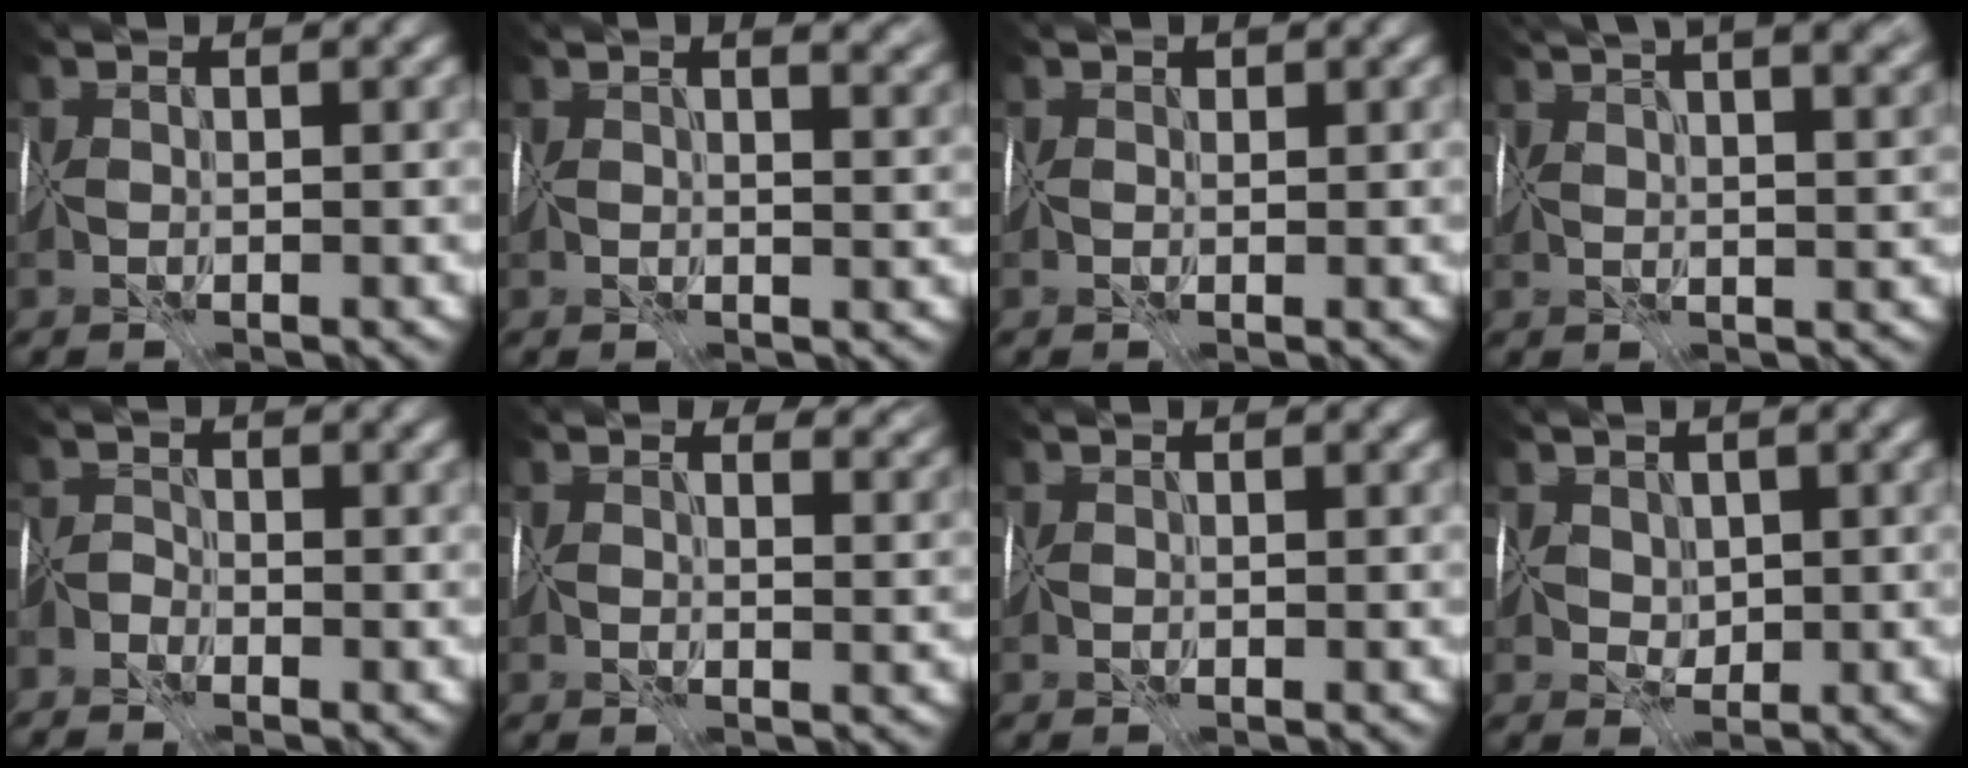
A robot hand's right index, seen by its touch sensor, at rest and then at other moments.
{"total": 5.5, "force": [2.7, 2.8, 3.8], "torque": [-0.045, 0.011, 0.046]}
{"total": 0.7, "force": [0.4, 0.5, 0.2], "torque": [-0.002, 0.004, 0.008]}
{"total": 13.9, "force": [8.6, 5.5, 9.5], "torque": [-0.109, 0.072, 0.103]}
{"total": 1.6, "force": [-1.5, 0.1, 0.4], "torque": [-0.006, 0.001, -0.031]}
{"total": 5.4, "force": [3.2, 3.2, 3.0], "torque": [-0.044, 0.008, 0.054]}
{"total": 0.0}
{"total": 2.9, "force": [1.6, 2.1, 1.2], "torque": [-0.019, 0.016, 0.034]}